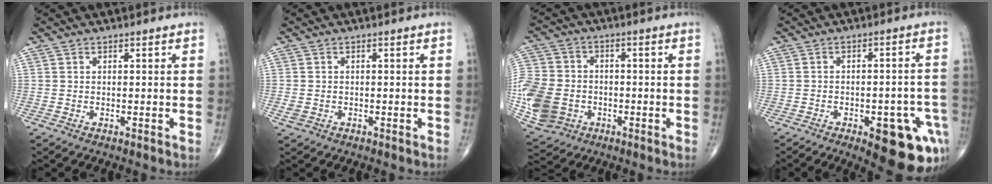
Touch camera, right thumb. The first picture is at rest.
{"total": 1.7, "force": [-0.5, 1.3, 0.9], "torque": [-0.024, 0.000, -0.008]}
{"total": 19.0, "force": [-4.4, 15.4, 10.1], "torque": [-0.256, 0.011, -0.075]}
{"total": 15.5, "force": [-7.0, 6.3, 12.4], "torque": [-0.094, 0.033, -0.072]}